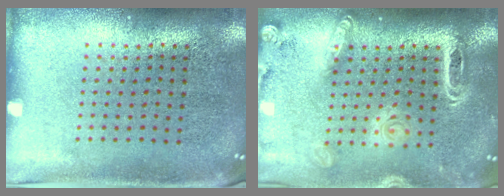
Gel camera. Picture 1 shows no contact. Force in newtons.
{"total": 1.9, "press": 1.6, "slide": 1.0}